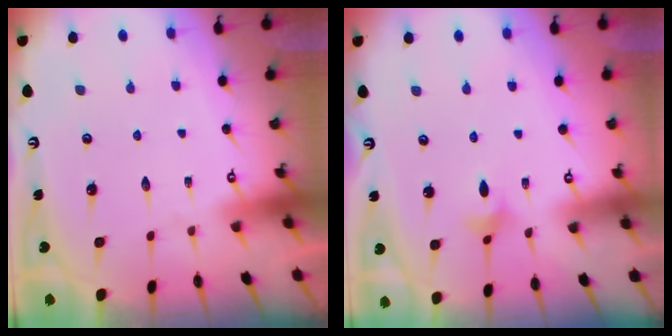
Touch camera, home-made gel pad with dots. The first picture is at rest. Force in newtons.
{"total": 3.9, "press": 3.8, "slide": 0.8}